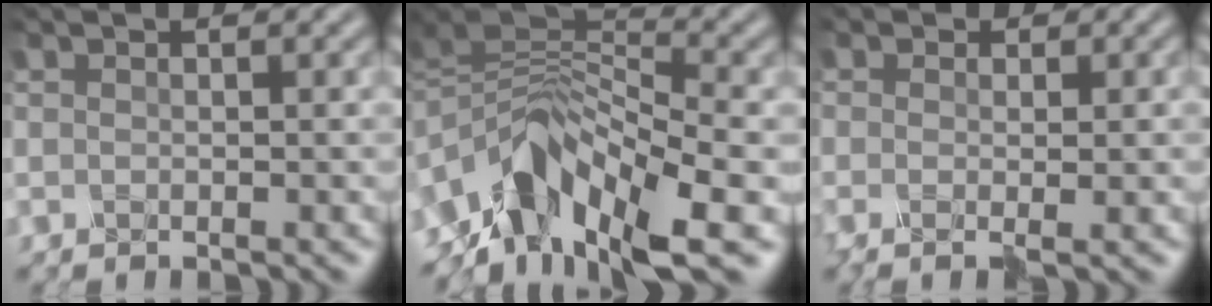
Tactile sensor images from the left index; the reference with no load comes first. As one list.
[{"total": 8.4, "force": [-4.8, 4.2, 5.5], "torque": [-0.100, 0.017, -0.101]}, {"total": 1.4, "force": [-0.4, 0.5, 1.2], "torque": [-0.021, -0.003, -0.010]}]